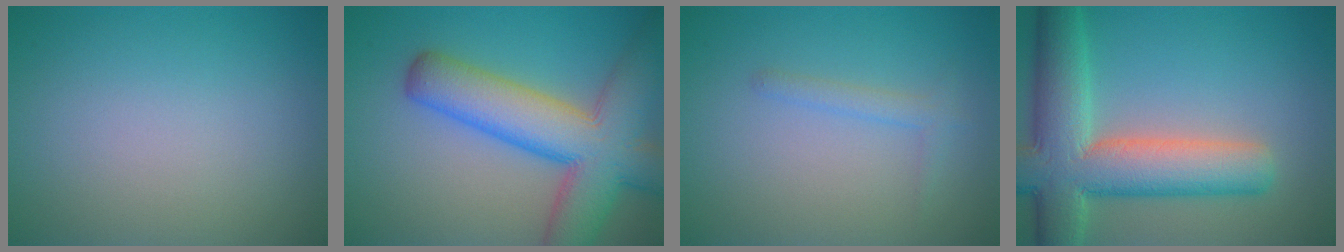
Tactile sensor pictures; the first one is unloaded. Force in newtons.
{"total": 10.4, "press": 10.4, "slide": 0.5}
{"total": 1.3, "press": 1.3, "slide": 0.0}
{"total": 10.1, "press": 10.1, "slide": 0.7}